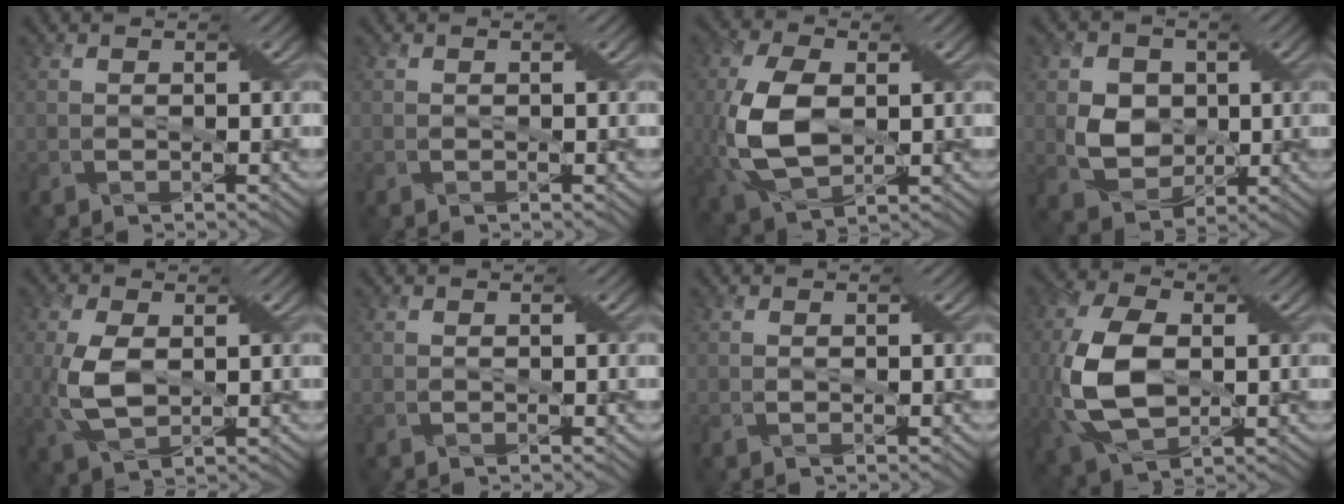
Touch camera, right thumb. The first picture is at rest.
{"total": 0.0}
{"total": 11.2, "force": [-0.5, 6.3, 9.3], "torque": [-0.222, 0.001, -0.004]}
{"total": 5.9, "force": [0.5, 5.0, 3.1], "torque": [-0.080, -0.005, 0.006]}
{"total": 6.8, "force": [0.0, 3.5, 5.9], "torque": [-0.133, 0.000, 0.003]}
{"total": 0.0}
{"total": 0.0}
{"total": 12.4, "force": [-1.1, 7.1, 10.1], "torque": [-0.246, -0.009, -0.015]}